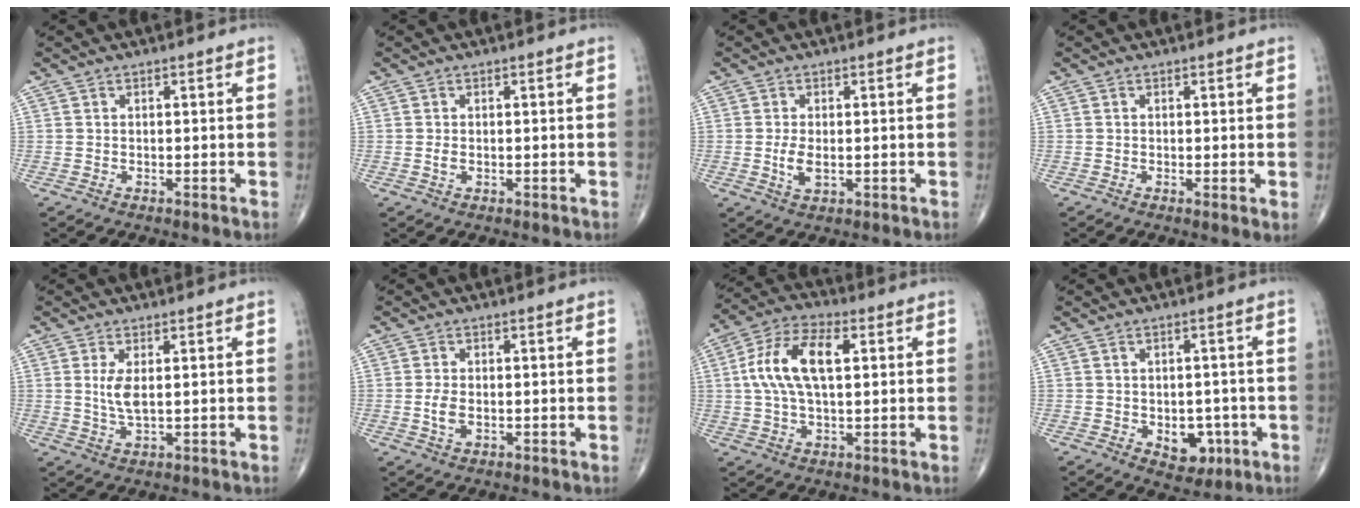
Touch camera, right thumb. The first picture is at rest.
{"total": 1.1, "force": [-0.1, 0.6, 0.9], "torque": [-0.019, -0.002, -0.001]}
{"total": 3.5, "force": [-0.3, 1.7, 3.0], "torque": [-0.063, -0.007, -0.004]}
{"total": 1.4, "force": [0.1, 0.2, 1.4], "torque": [-0.026, -0.007, -0.001]}
{"total": 3.9, "force": [0.7, 1.3, 3.6], "torque": [-0.080, -0.013, 0.020]}
{"total": 3.0, "force": [-0.4, 1.6, 2.5], "torque": [-0.053, -0.004, -0.007]}
{"total": 12.6, "force": [2.3, 6.0, 10.8], "torque": [-0.218, 0.021, 0.040]}
{"total": 6.6, "force": [-2.0, 4.5, 4.4], "torque": [-0.027, 0.009, -0.015]}